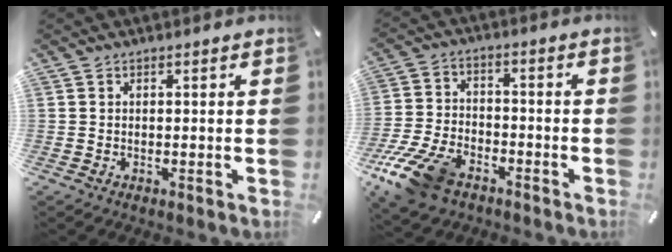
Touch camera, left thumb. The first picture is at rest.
{"total": 13.1, "force": [-8.5, 7.2, 6.8], "torque": [-0.128, 0.047, -0.151]}